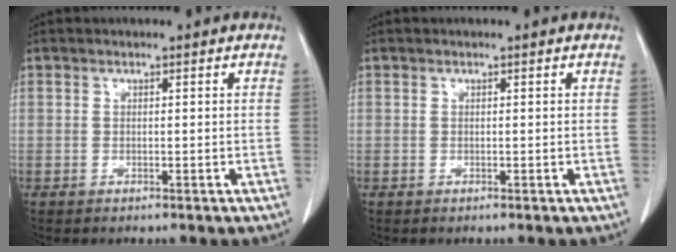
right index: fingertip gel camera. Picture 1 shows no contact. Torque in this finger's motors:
{"motor_torque": [0.00, 0.00, 0.00, 0.00]}